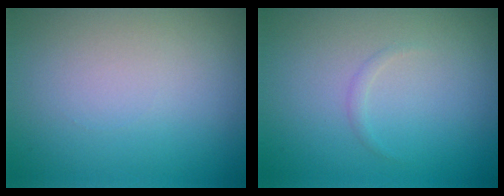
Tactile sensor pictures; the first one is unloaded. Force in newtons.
{"total": 0.5, "press": 0.5, "slide": 0.0}